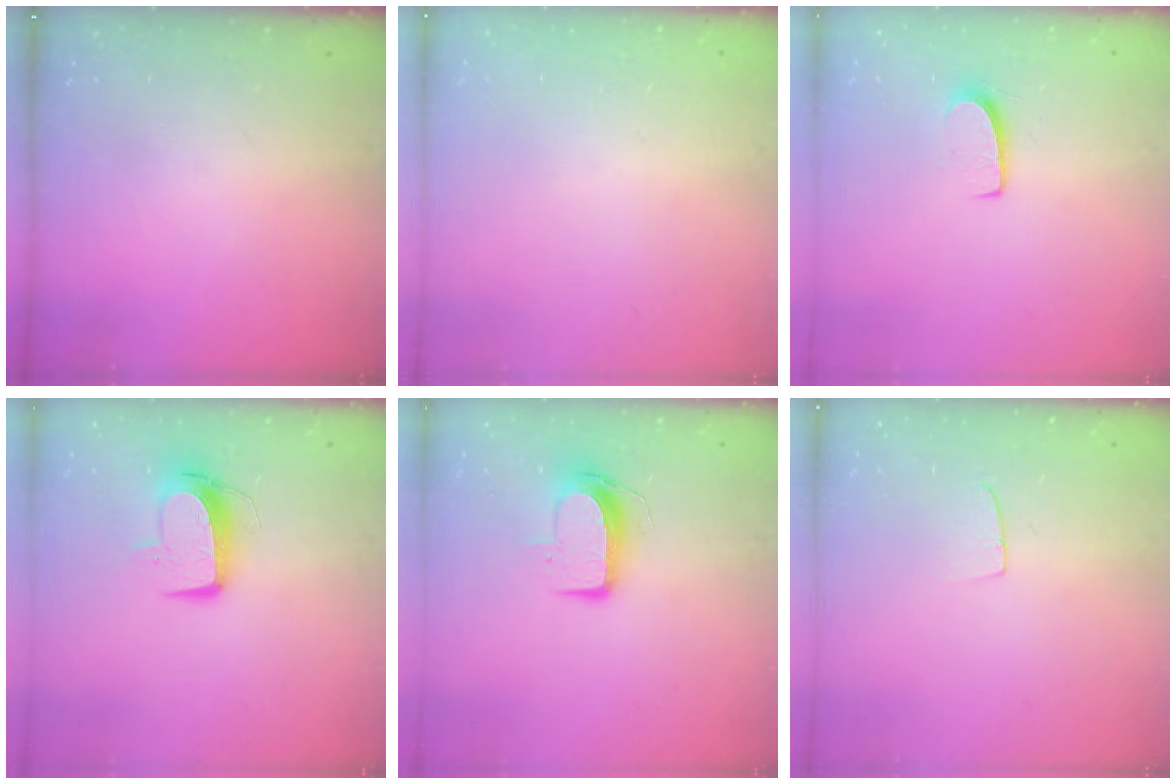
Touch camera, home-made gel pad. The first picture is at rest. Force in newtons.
{"total": 0.0}
{"total": 6.7, "press": 6.7, "slide": 0.5}
{"total": 10.3, "press": 10.3, "slide": 0.7}
{"total": 9.4, "press": 9.3, "slide": 0.9}
{"total": 4.2, "press": 4.2, "slide": 0.3}